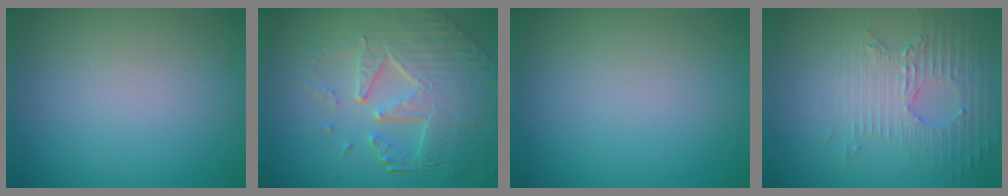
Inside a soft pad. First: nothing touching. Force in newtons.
{"total": 8.7, "press": 6.0, "slide": 6.3}
{"total": 0.0}
{"total": 3.9, "press": 2.9, "slide": 2.6}